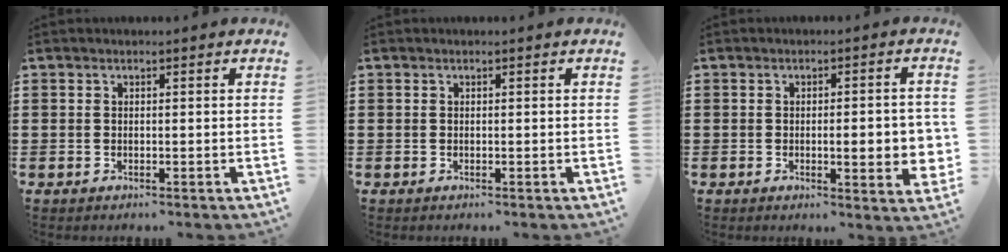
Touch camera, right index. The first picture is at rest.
{"total": 0.0}
{"total": 6.2, "force": [-0.7, 1.3, 6.0], "torque": [-0.075, -0.013, -0.015]}